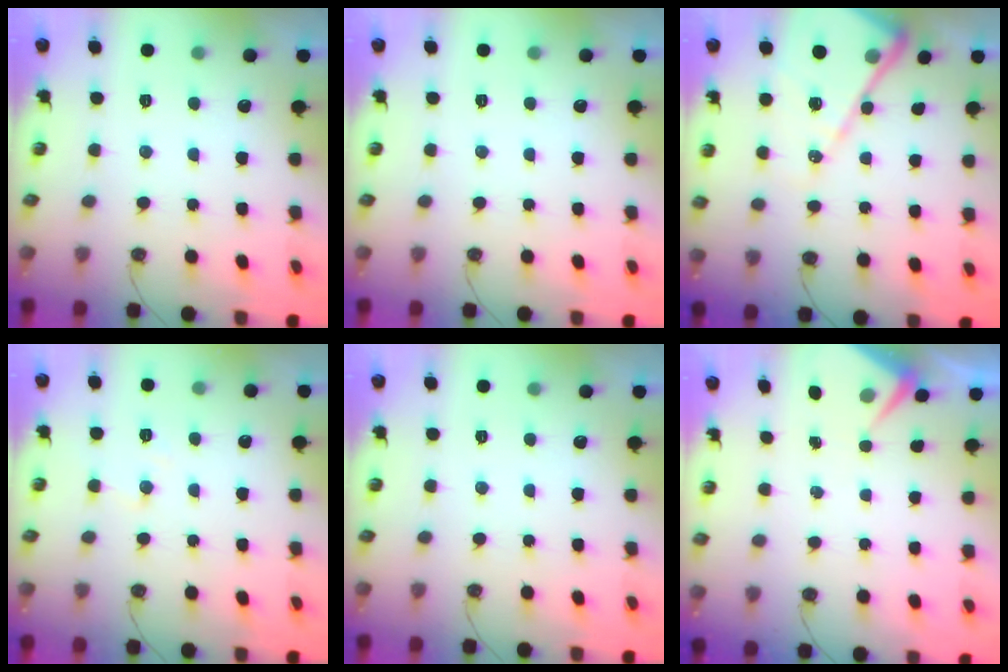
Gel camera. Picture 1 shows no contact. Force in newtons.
{"total": 0.0}
{"total": 14.7, "press": 14.6, "slide": 1.4}
{"total": 8.1, "press": 8.1, "slide": 0.9}
{"total": 0.0}
{"total": 4.0, "press": 4.0, "slide": 0.5}